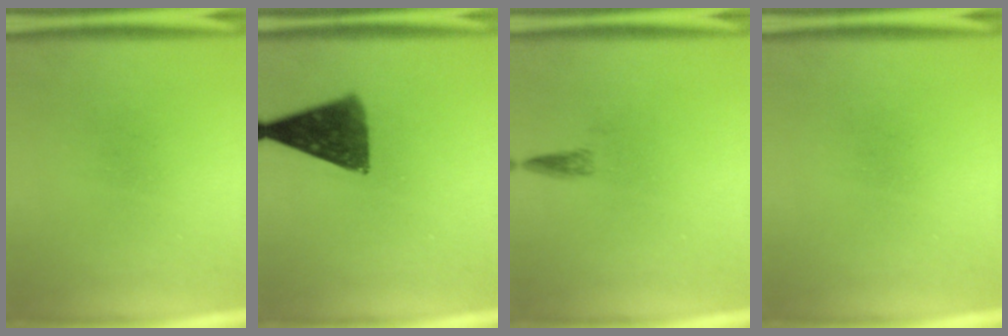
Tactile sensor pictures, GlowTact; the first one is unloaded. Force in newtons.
{"total": 10.4}
{"total": 1.2}
{"total": 0.0}